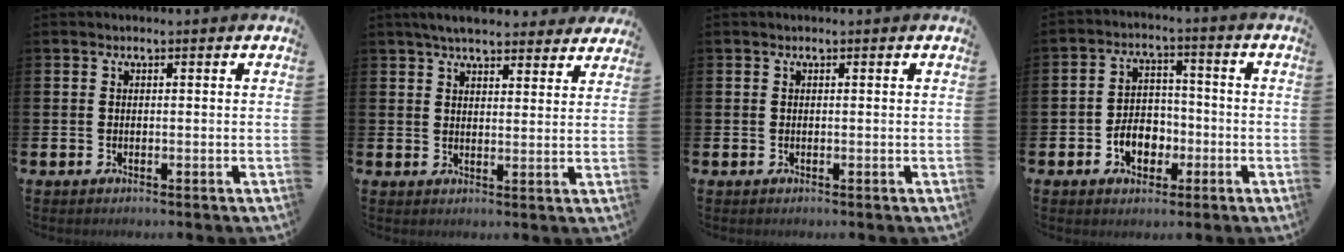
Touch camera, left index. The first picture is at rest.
{"total": 5.5, "force": [5.2, 1.2, 1.6], "torque": [-0.038, -0.016, 0.094]}
{"total": 0.0}
{"total": 5.2, "force": [-2.0, 3.8, 2.8], "torque": [-0.038, 0.006, -0.044]}